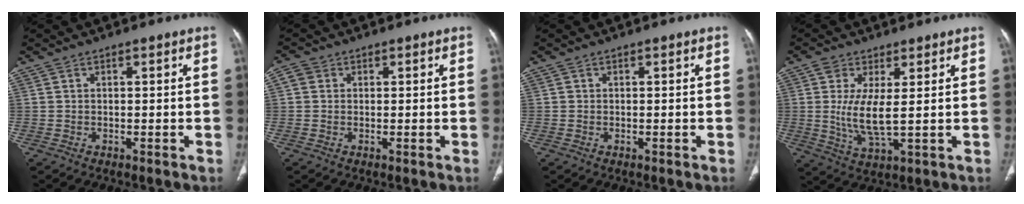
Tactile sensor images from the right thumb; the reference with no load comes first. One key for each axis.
{"total": 2.1, "fx": 0.5, "fy": 1.9, "fz": 0.7, "tx": -0.007, "ty": 0.006, "tz": 0.006}
{"total": 0.0}
{"total": 7.9, "fx": 0.9, "fy": 3.0, "fz": 7.3, "tx": -0.151, "ty": -0.014, "tz": 0.020}